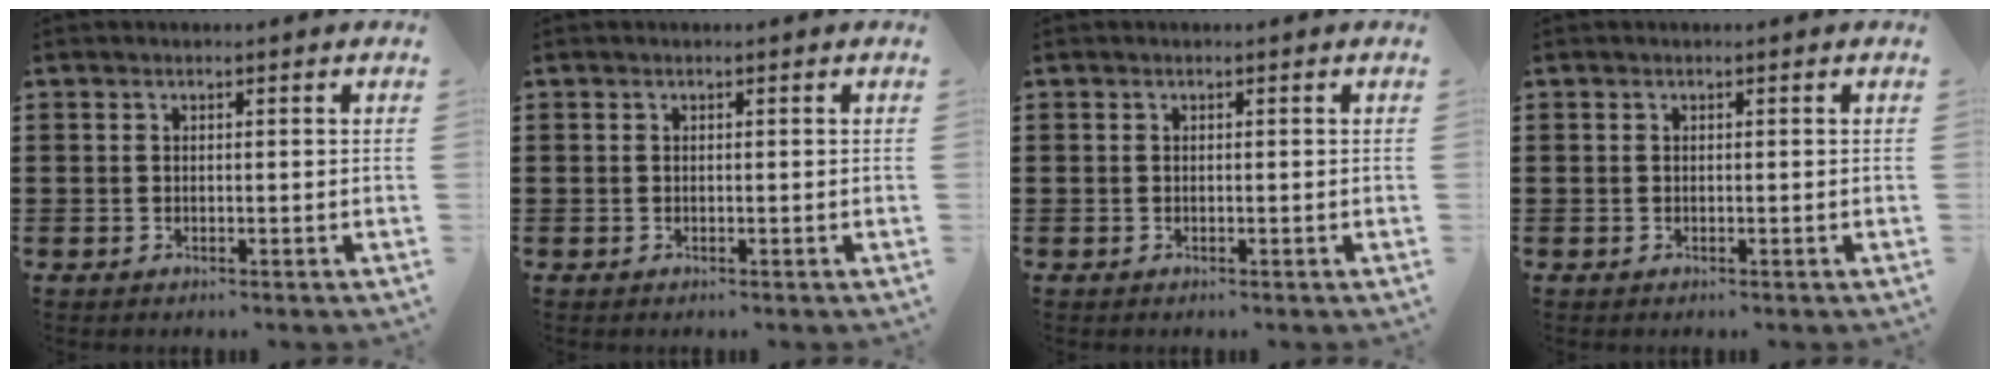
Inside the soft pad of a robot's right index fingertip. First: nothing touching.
{"total": 0.0}
{"total": 0.0}
{"total": 0.0}